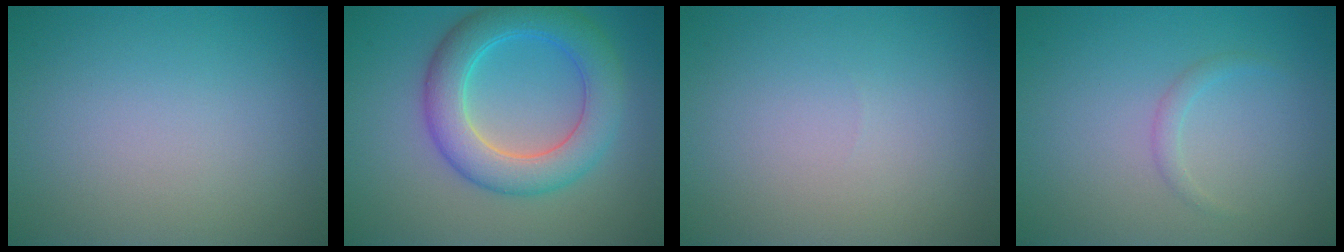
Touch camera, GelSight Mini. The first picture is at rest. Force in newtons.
{"total": 6.6, "press": 6.6, "slide": 0.1}
{"total": 0.0}
{"total": 0.9, "press": 0.9, "slide": 0.1}